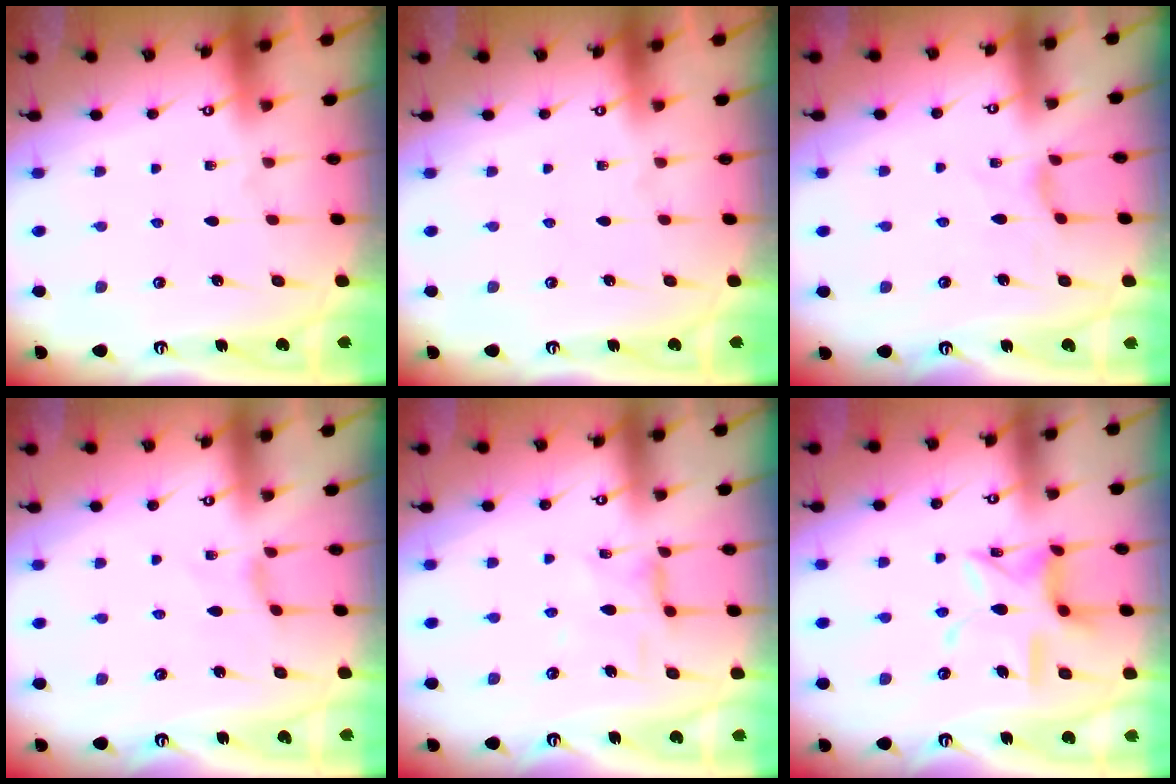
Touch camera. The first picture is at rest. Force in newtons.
{"total": 0.0}
{"total": 2.3, "press": 2.3, "slide": 0.4}
{"total": 0.7, "press": 0.7, "slide": 0.2}
{"total": 4.6, "press": 4.5, "slide": 0.4}
{"total": 12.8, "press": 12.8, "slide": 1.1}